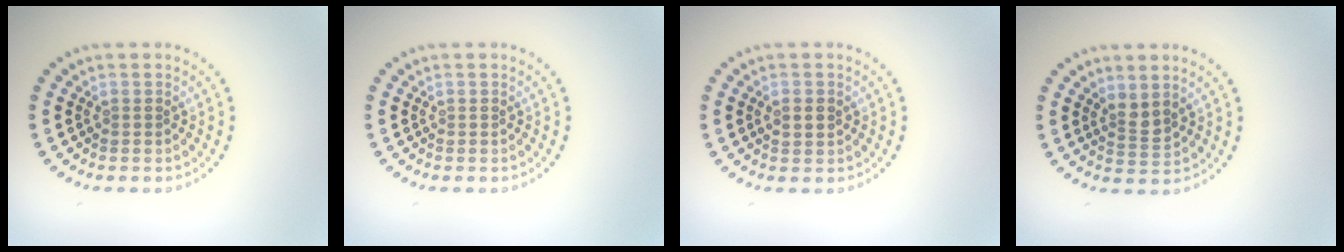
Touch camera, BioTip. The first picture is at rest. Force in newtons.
{"total": 0.0}
{"total": 1.7, "press": 1.7, "slide": 0.0}
{"total": 1.7, "press": 1.3, "slide": 1.1}